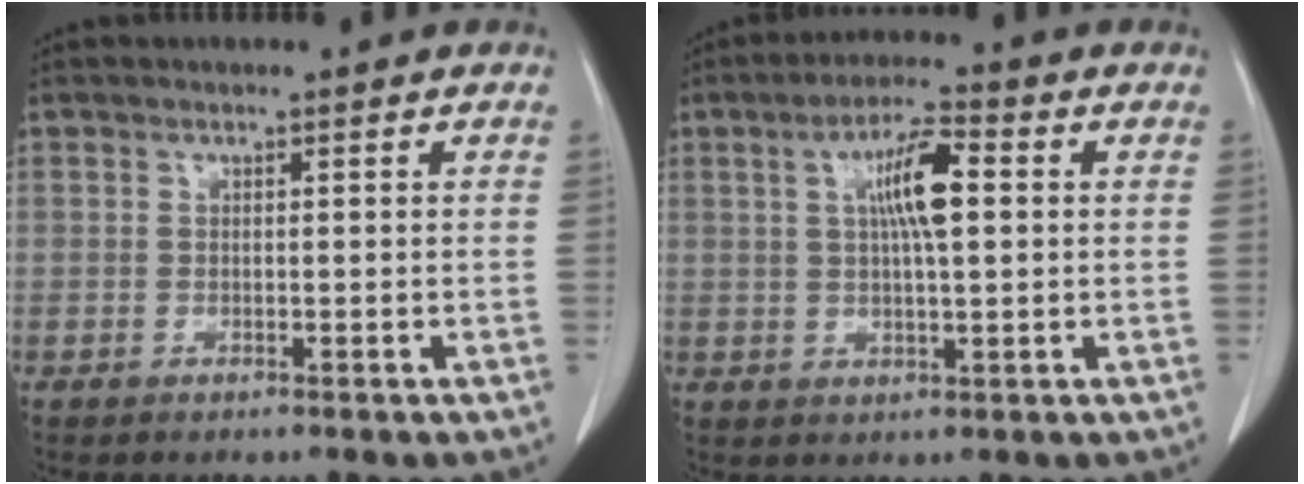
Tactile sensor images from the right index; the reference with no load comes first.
{"total": 7.6, "force": [1.6, 1.3, 7.3], "torque": [-0.130, 0.012, 0.028]}